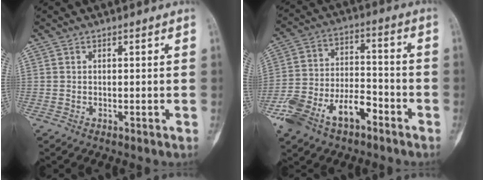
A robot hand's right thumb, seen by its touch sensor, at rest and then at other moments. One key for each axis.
{"total": 14.4, "fx": -8.0, "fy": 7.4, "fz": 9.5, "tx": -0.174, "ty": 0.056, "tz": -0.145}